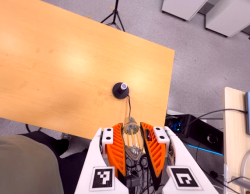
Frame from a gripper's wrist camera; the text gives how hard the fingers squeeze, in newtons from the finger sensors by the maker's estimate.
{"total": 21.3, "left": 22.6, "right": 20.0}